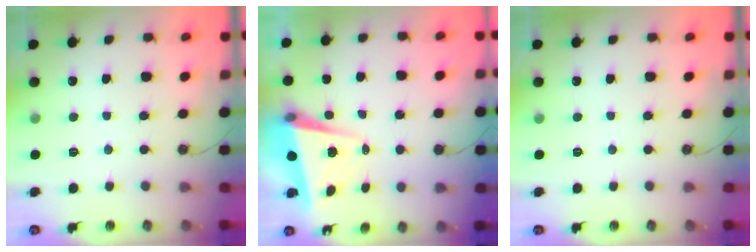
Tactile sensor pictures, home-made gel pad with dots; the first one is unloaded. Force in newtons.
{"total": 5.5, "press": 5.5, "slide": 0.7}
{"total": 0.0}